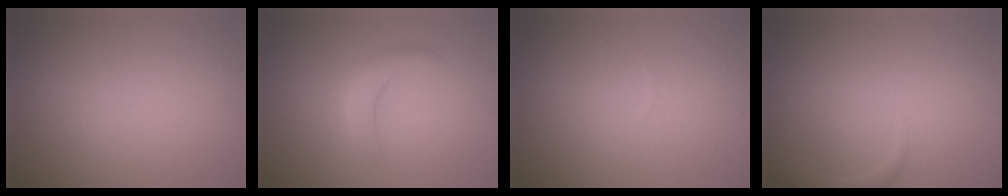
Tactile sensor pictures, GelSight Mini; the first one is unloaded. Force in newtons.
{"total": 2.3, "press": 2.2, "slide": 0.2}
{"total": 0.0}
{"total": 1.5, "press": 1.5, "slide": 0.2}